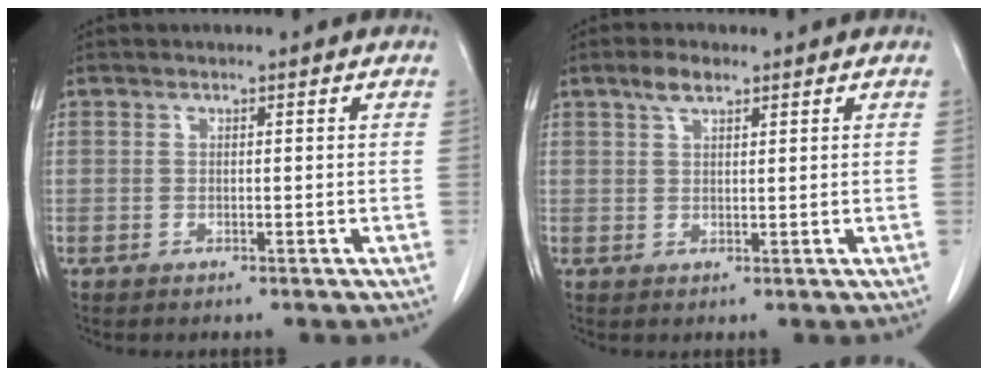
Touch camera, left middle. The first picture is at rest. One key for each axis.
{"total": 2.9, "fx": 2.0, "fy": 1.0, "fz": 1.9, "tx": -0.042, "ty": 0.006, "tz": 0.040}